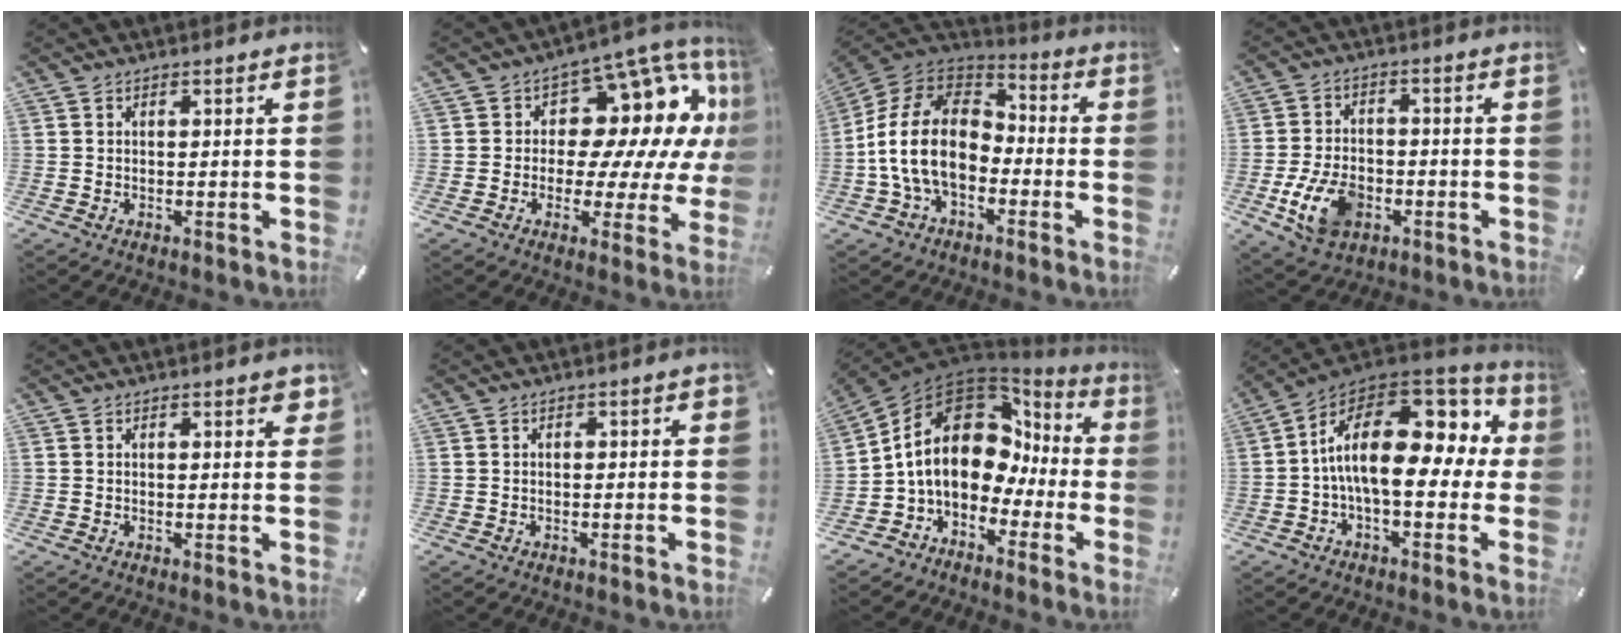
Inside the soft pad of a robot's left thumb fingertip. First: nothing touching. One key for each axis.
{"total": 16.5, "fx": 5.2, "fy": 10.9, "fz": 11.2, "tx": -0.149, "ty": -0.050, "tz": 0.087}
{"total": 17.8, "fx": -4.6, "fy": 12.2, "fz": 12.1, "tx": -0.250, "ty": 0.041, "tz": -0.082}
{"total": 11.0, "fx": -3.8, "fy": 7.4, "fz": 7.3, "tx": -0.154, "ty": 0.006, "tz": -0.067}
{"total": 1.8, "fx": 0.7, "fy": 0.7, "fz": 1.5, "tx": -0.023, "ty": 0.001, "tz": 0.010}
{"total": 1.1, "fx": -0.4, "fy": 0.6, "fz": 0.9, "tx": -0.017, "ty": 0.002, "tz": -0.007}
{"total": 17.4, "fx": 2.7, "fy": 12.8, "fz": 11.6, "tx": -0.222, "ty": -0.014, "tz": 0.044}
{"total": 21.8, "fx": 3.3, "fy": 10.2, "fz": 19.0, "tx": -0.335, "ty": -0.027, "tz": 0.059}